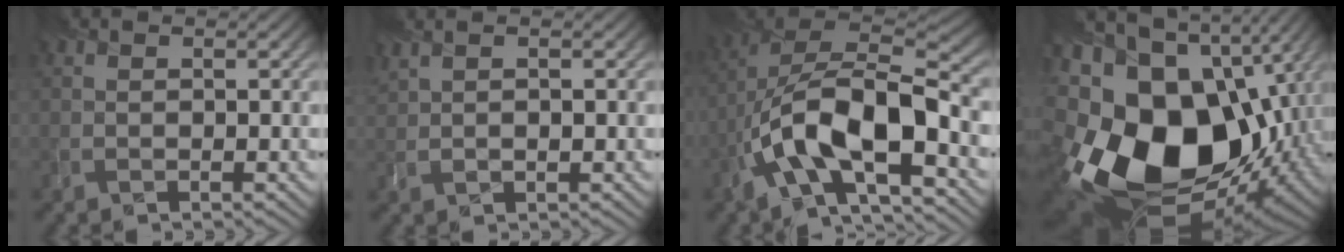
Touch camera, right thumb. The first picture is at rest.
{"total": 1.7, "force": [1.3, 0.3, 1.1], "torque": [-0.027, 0.004, 0.025]}
{"total": 14.5, "force": [-5.4, 5.7, 12.1], "torque": [-0.221, -0.001, -0.099]}
{"total": 23.0, "force": [-4.0, 15.8, 16.1], "torque": [-0.375, -0.077, -0.025]}